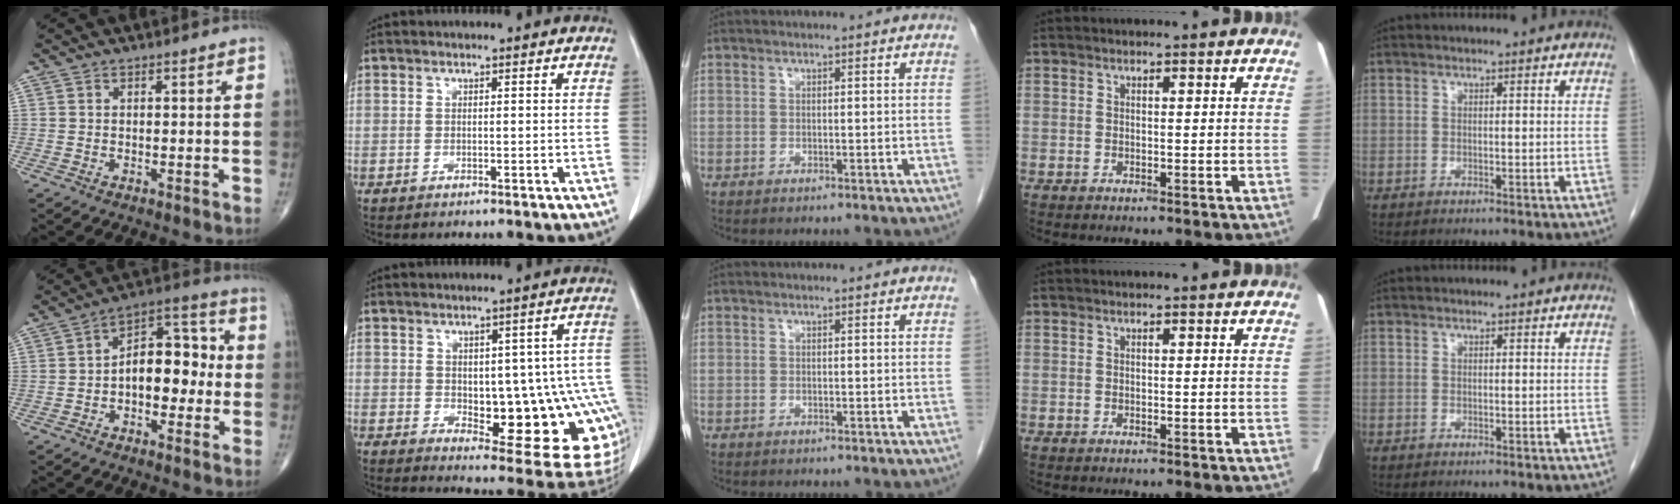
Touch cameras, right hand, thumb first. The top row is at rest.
{"thumb": {"total": 11.8, "force": [-1.2, 7.1, 9.3], "torque": [-0.107, 0.040, -0.031]}, "index": {"total": 17.4, "force": [-2.2, 6.2, 16.1], "torque": [-0.138, 0.021, 0.000]}}